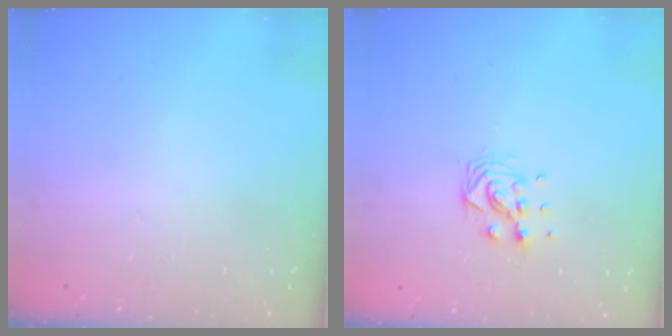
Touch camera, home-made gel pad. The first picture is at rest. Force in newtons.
{"total": 7.9, "press": 7.9, "slide": 0.5}